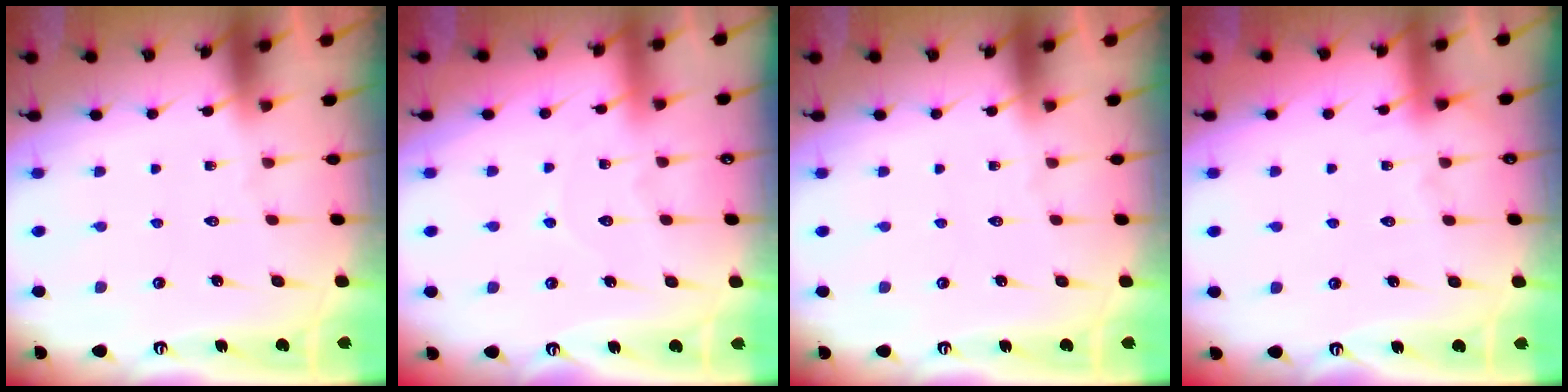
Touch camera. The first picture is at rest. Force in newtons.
{"total": 5.5, "press": 5.5, "slide": 0.5}
{"total": 0.0}
{"total": 2.9, "press": 2.9, "slide": 0.4}